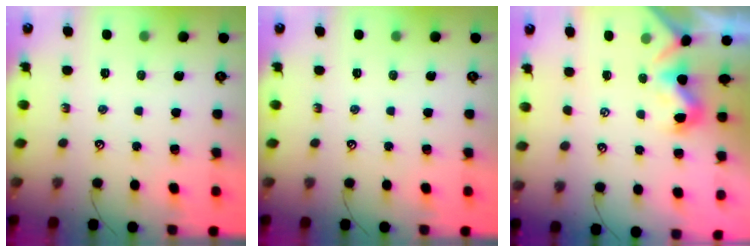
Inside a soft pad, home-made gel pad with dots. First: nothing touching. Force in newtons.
{"total": 0.0}
{"total": 1.1, "press": 1.0, "slide": 0.5}